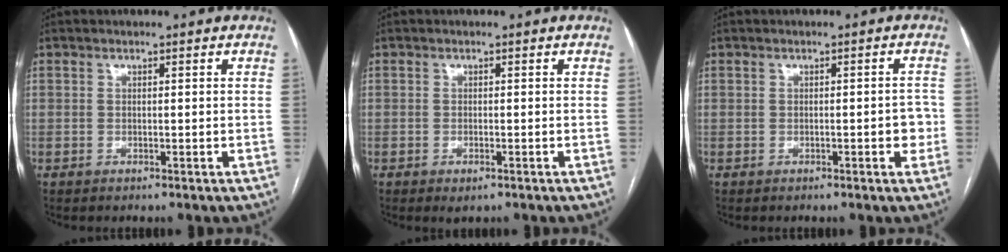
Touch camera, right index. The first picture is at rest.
{"total": 1.6, "force": [-0.9, 0.5, 1.2], "torque": [-0.018, -0.003, -0.008]}
{"total": 2.7, "force": [-0.5, 1.0, 2.5], "torque": [-0.026, 0.007, -0.003]}